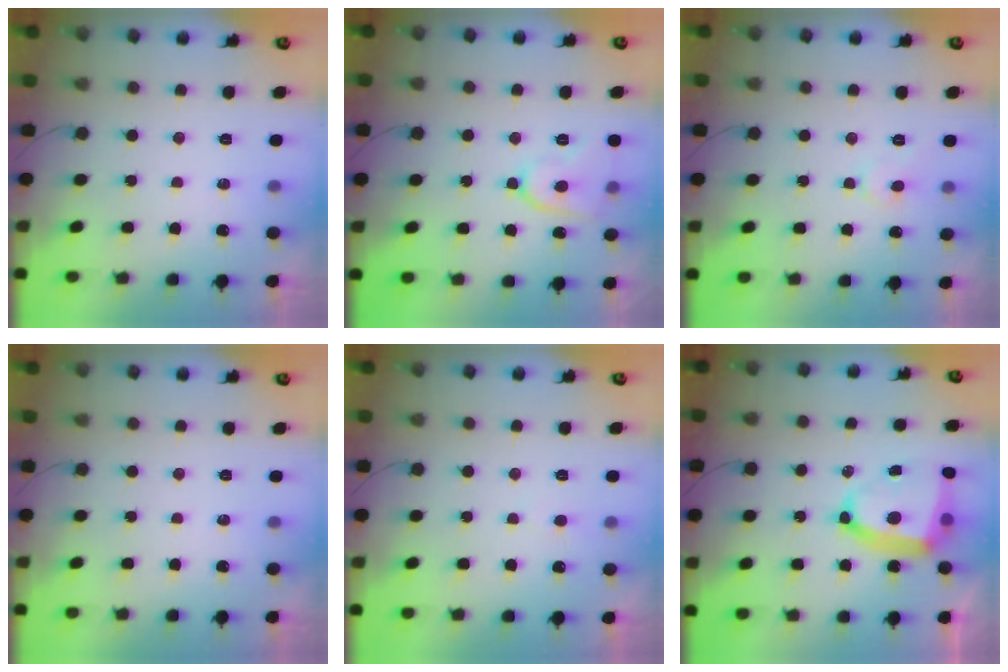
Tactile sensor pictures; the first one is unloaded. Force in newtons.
{"total": 10.1, "press": 10.1, "slide": 1.0}
{"total": 5.3, "press": 5.2, "slide": 0.6}
{"total": 0.0}
{"total": 2.8, "press": 2.8, "slide": 0.3}
{"total": 14.6, "press": 14.5, "slide": 1.7}